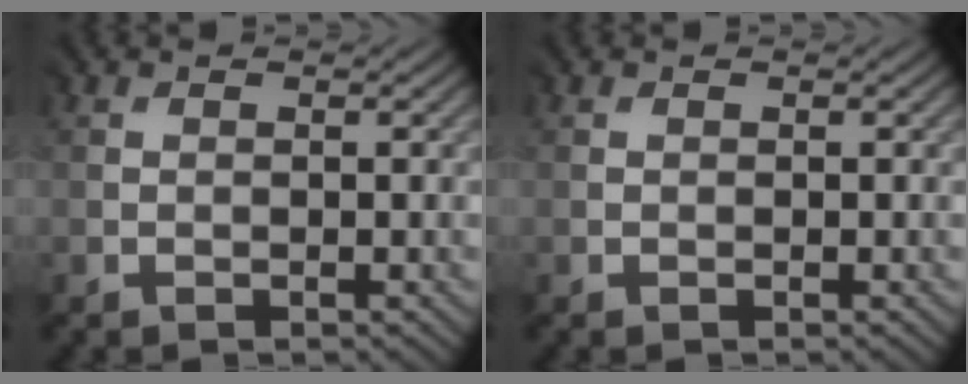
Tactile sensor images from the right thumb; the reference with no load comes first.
{"total": 0.0}